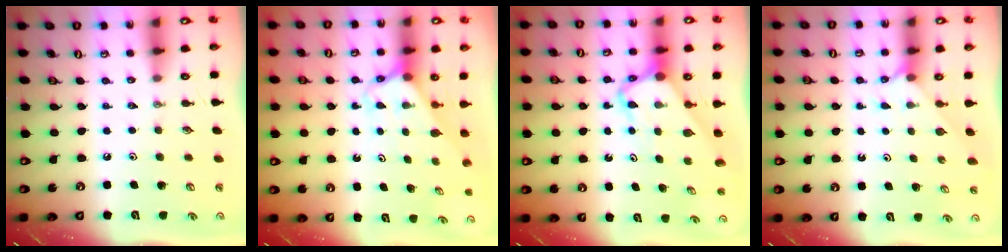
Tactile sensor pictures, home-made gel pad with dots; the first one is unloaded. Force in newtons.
{"total": 2.7, "press": 2.7, "slide": 0.1}
{"total": 5.6, "press": 5.5, "slide": 0.7}
{"total": 2.1, "press": 2.1, "slide": 0.3}